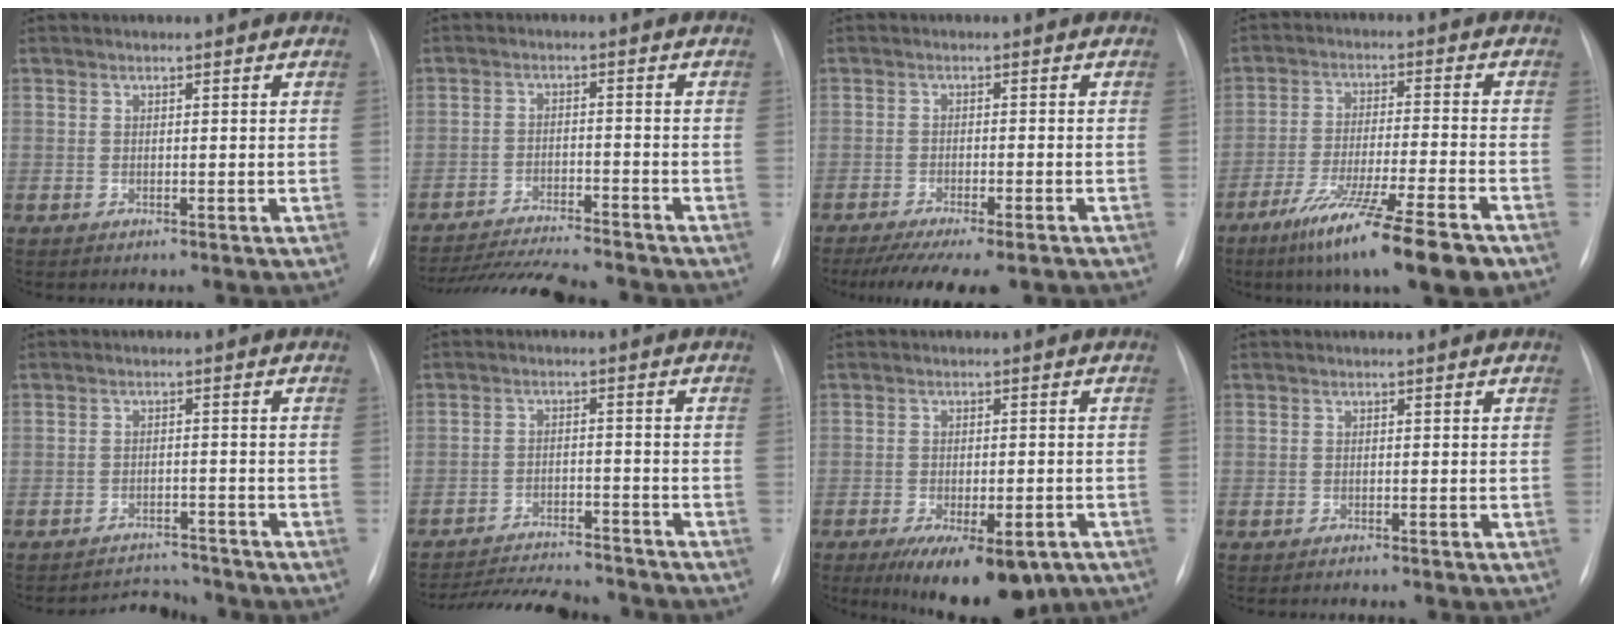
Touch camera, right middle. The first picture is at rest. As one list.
[{"total": 14.1, "force": [-13.1, 0.9, 5.3], "torque": [-0.087, -0.019, -0.198]}, {"total": 11.6, "force": [-9.4, 2.3, 6.5], "torque": [-0.093, -0.014, -0.135]}, {"total": 15.4, "force": [-10.2, 0.5, 11.5], "torque": [-0.181, -0.044, -0.170]}, {"total": 4.5, "force": [-4.4, 0.6, -0.7], "torque": [0.009, 0.003, -0.068]}, {"total": 14.5, "force": [-13.5, 2.3, 4.7], "torque": [-0.084, -0.006, -0.194]}, {"total": 12.4, "force": [-7.9, 4.9, 8.2], "torque": [-0.107, -0.007, -0.111]}, {"total": 1.7, "force": [-1.5, 0.2, 0.8], "torque": [-0.011, -0.004, -0.016]}]